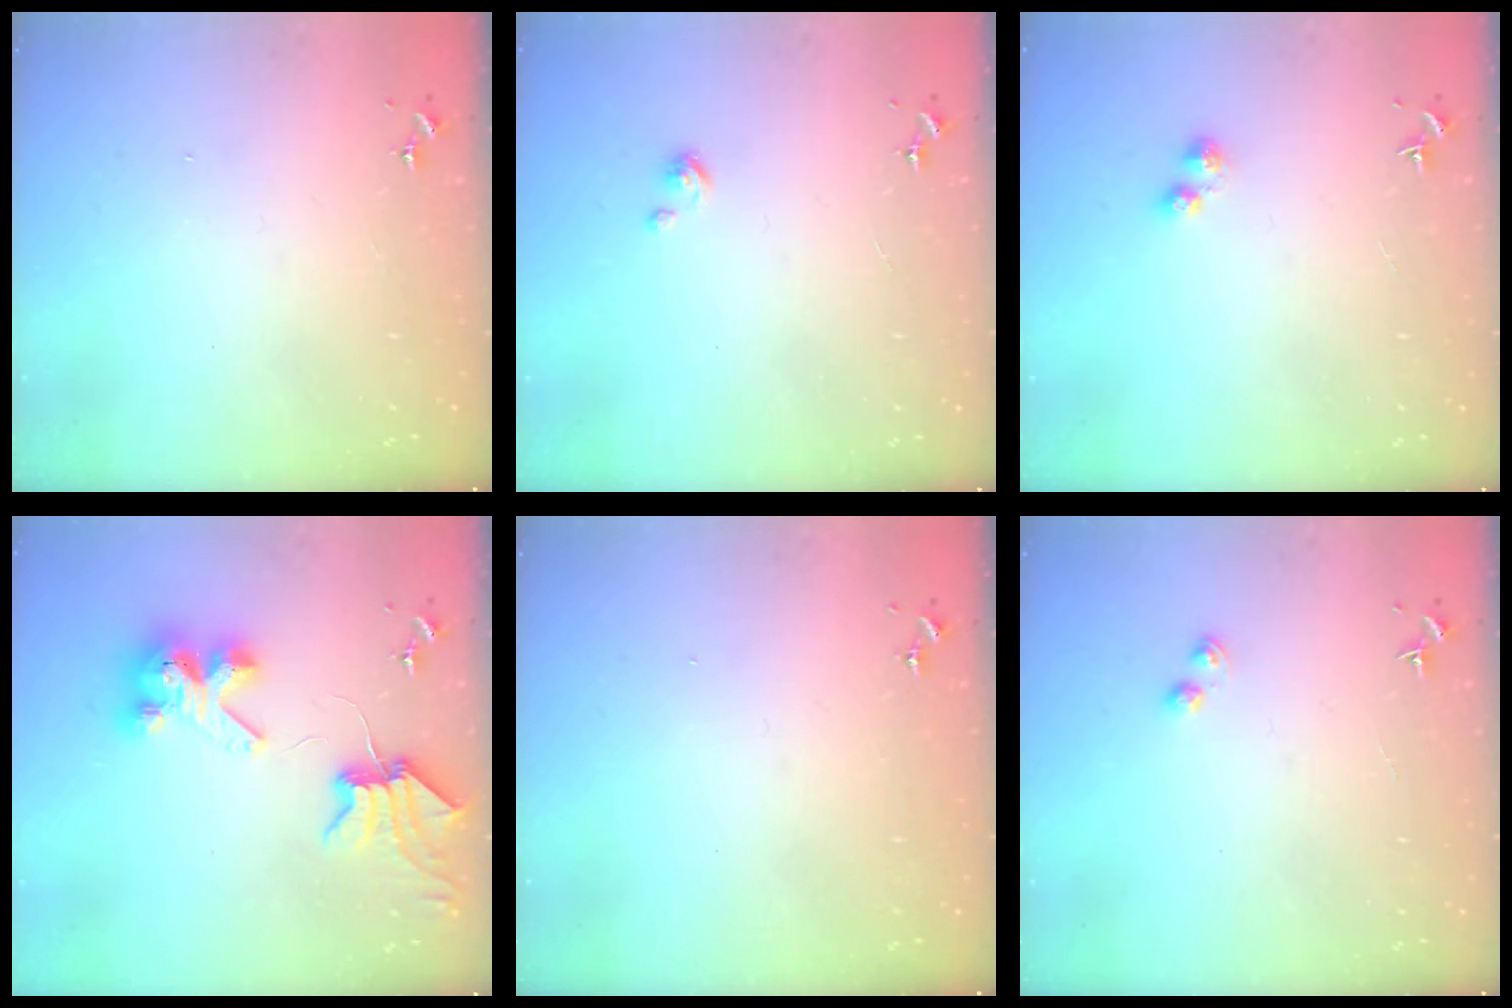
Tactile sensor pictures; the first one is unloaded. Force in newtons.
{"total": 2.7, "press": 2.7, "slide": 0.3}
{"total": 3.9, "press": 3.9, "slide": 0.5}
{"total": 9.2, "press": 9.1, "slide": 1.1}
{"total": 0.0}
{"total": 2.8, "press": 2.7, "slide": 0.4}